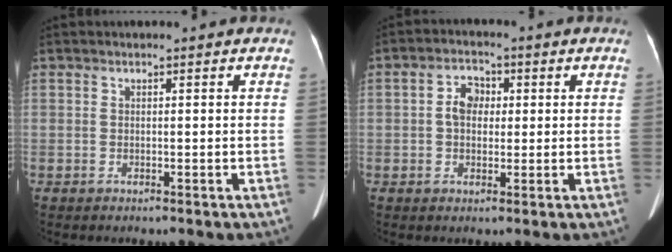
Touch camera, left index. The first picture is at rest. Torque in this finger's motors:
{"motor_torque": [0.44, -0.06, 0.27, 0.08]}